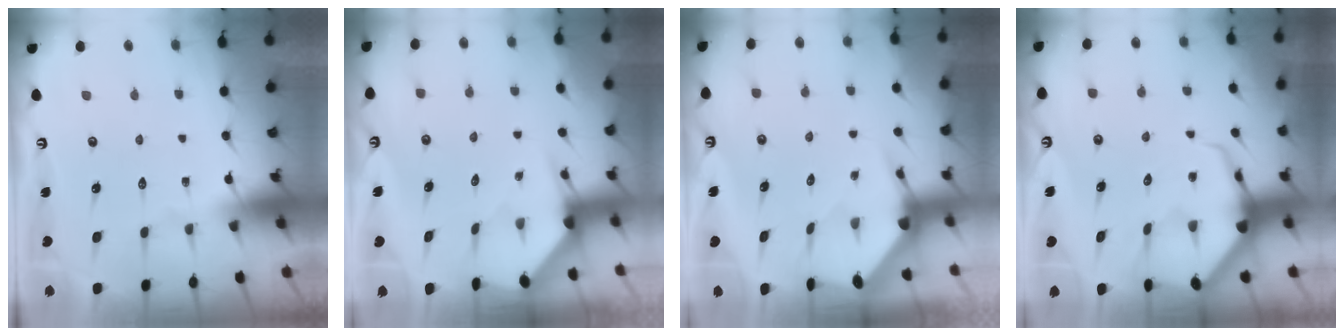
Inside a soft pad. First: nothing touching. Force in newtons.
{"total": 3.2, "press": 3.2, "slide": 0.3}
{"total": 3.5, "press": 3.5, "slide": 0.5}
{"total": 8.6, "press": 8.5, "slide": 0.9}